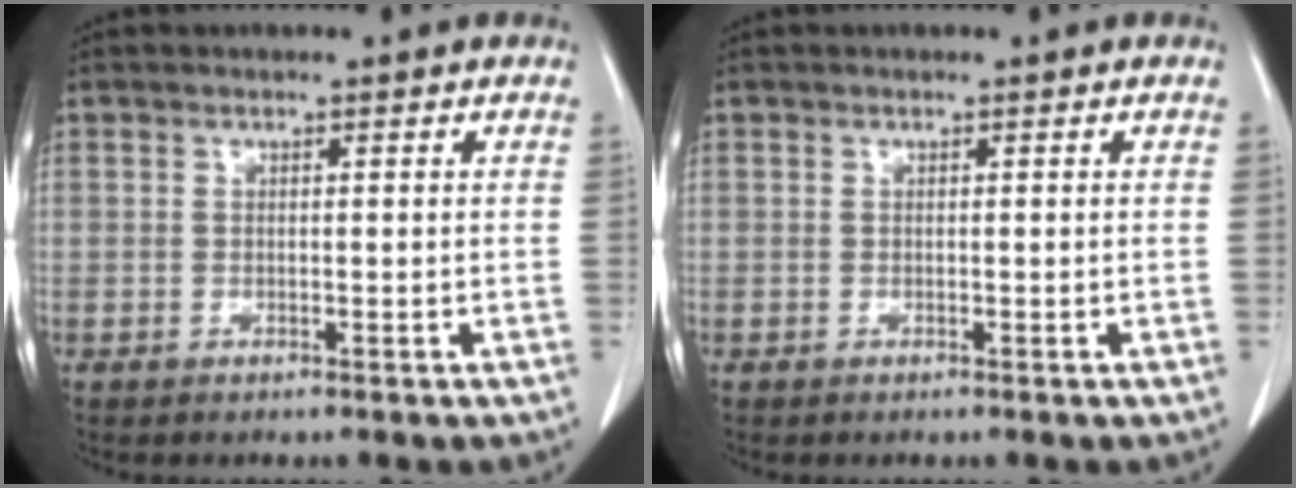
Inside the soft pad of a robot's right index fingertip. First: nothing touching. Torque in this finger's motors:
{"motor_torque": [0.02, -0.01, 0.00, 0.01]}